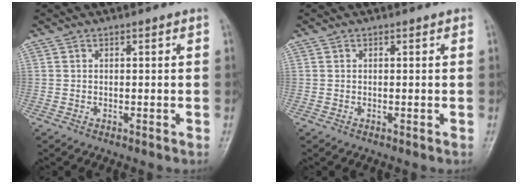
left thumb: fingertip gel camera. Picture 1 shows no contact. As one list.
[{"total": 0.0}]